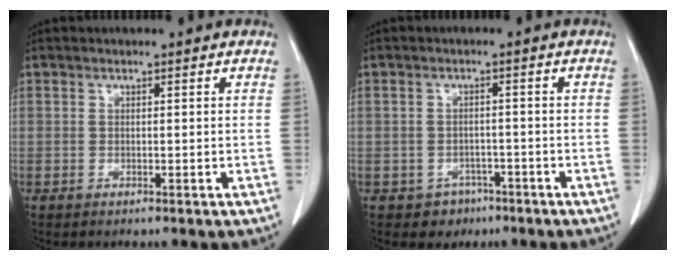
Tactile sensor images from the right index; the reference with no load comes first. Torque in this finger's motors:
{"motor_torque": [-0.55, -0.02, -0.16, -0.07]}